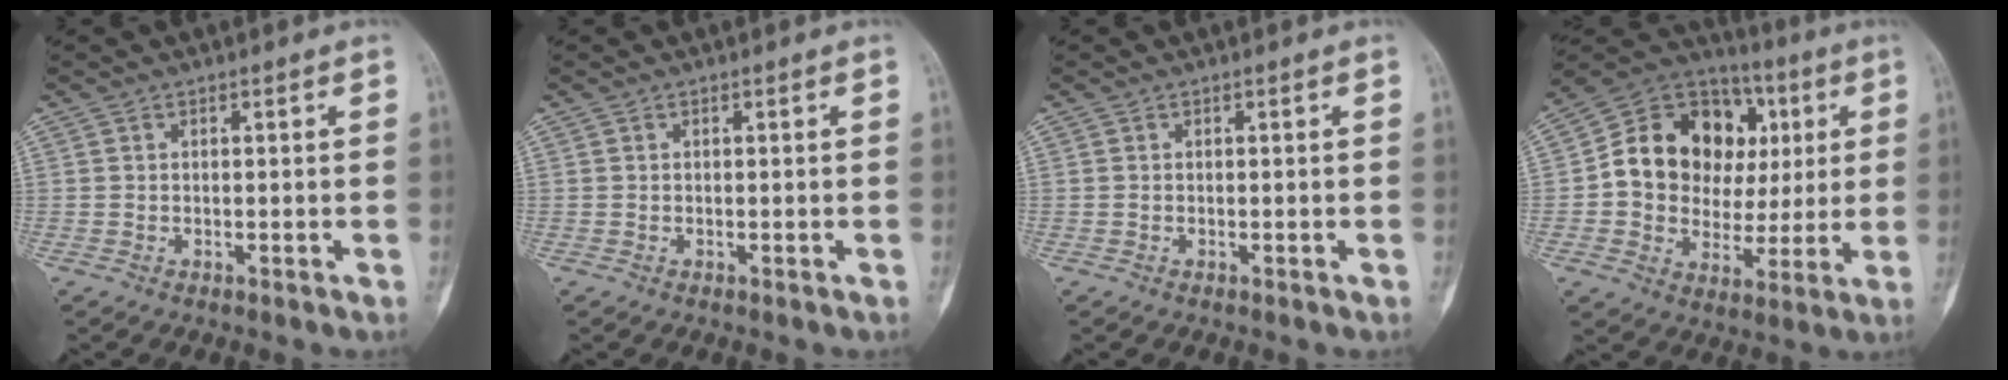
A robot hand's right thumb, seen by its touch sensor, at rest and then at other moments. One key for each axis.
{"total": 0.0}
{"total": 0.0}
{"total": 20.2, "fx": 3.2, "fy": 16.3, "fz": 11.4, "tx": -0.137, "ty": 0.037, "tz": 0.061}